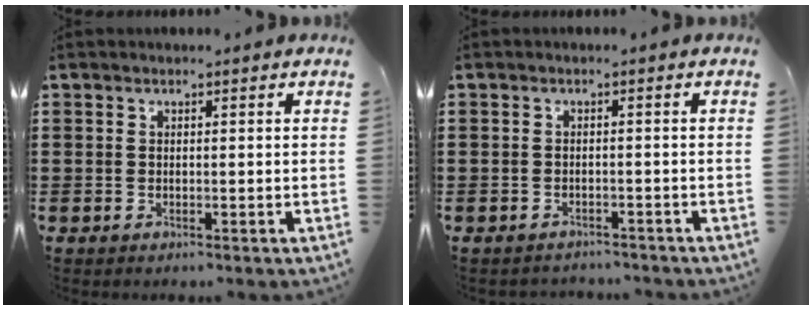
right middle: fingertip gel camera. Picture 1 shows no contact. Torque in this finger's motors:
{"motor_torque": [-0.26, 0.00, -0.27, -0.03]}